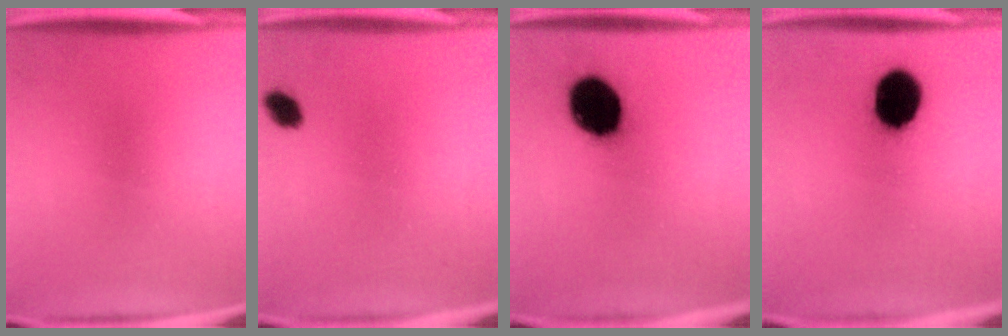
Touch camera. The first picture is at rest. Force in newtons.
{"total": 2.8}
{"total": 15.6}
{"total": 13.0}